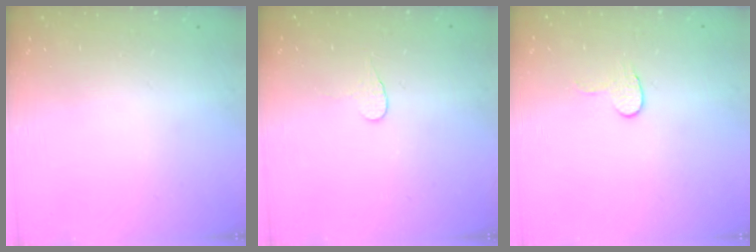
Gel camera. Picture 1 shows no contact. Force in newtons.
{"total": 3.9, "press": 3.9, "slide": 0.4}
{"total": 6.2, "press": 6.2, "slide": 0.5}